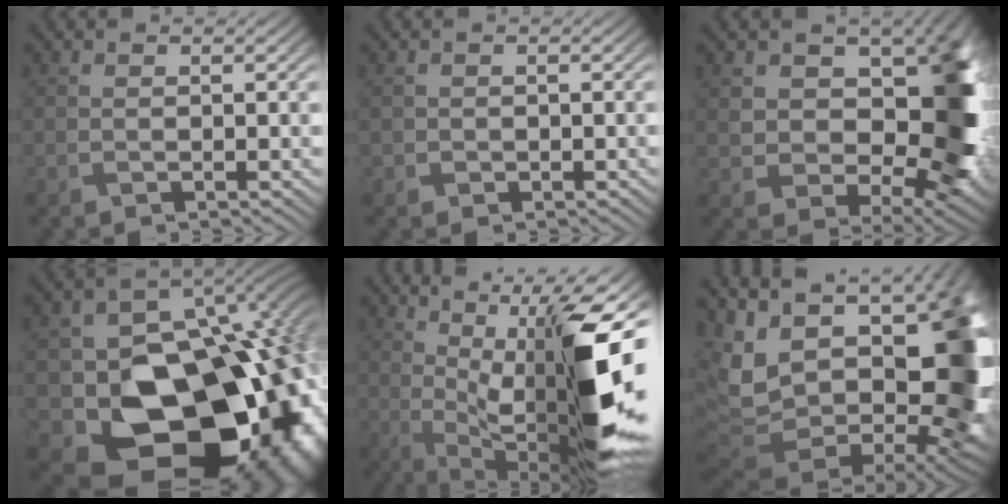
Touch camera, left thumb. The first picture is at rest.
{"total": 1.1, "force": [-0.3, 1.0, 0.1], "torque": [-0.009, -0.004, -0.012]}
{"total": 13.5, "force": [1.1, 9.1, 9.9], "torque": [-0.137, -0.010, 0.017]}
{"total": 20.8, "force": [-5.1, 15.1, 13.3], "torque": [-0.196, -0.060, -0.051]}
{"total": 14.7, "force": [3.2, 4.6, 13.6], "torque": [-0.196, 0.011, 0.054]}
{"total": 19.4, "force": [0.3, 11.7, 15.4], "torque": [-0.269, -0.054, 0.066]}